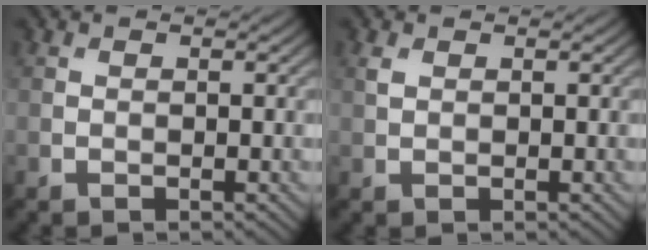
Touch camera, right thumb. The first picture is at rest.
{"total": 0.9, "force": [0.4, 0.5, 0.5], "torque": [-0.016, 0.000, 0.010]}